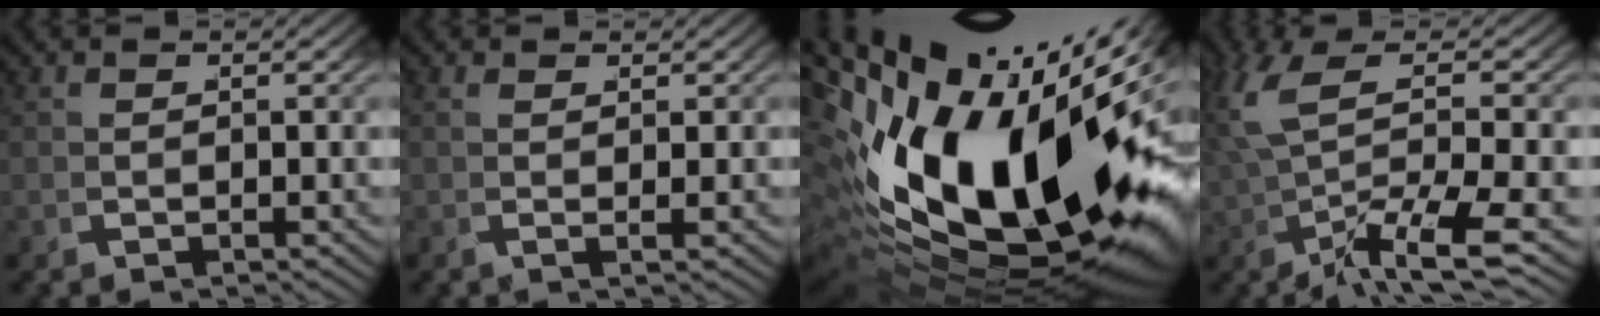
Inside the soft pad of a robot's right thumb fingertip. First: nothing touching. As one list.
[{"total": 1.0, "force": [0.5, -0.8, 0.4], "torque": [-0.005, 0.010, 0.006]}, {"total": 30.0, "force": [1.5, 17.4, 24.4], "torque": [-0.415, -0.026, 0.047]}, {"total": 7.8, "force": [0.3, 2.8, 7.3], "torque": [-0.151, 0.002, 0.017]}]